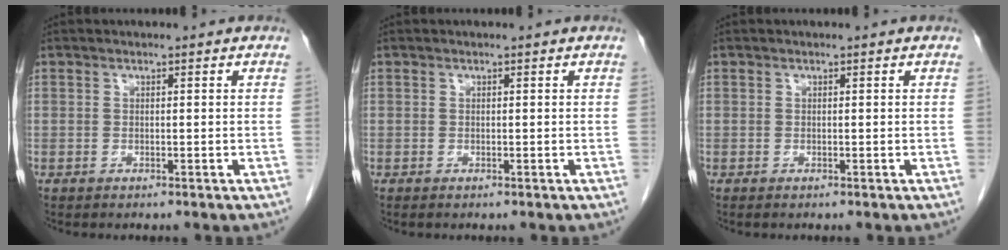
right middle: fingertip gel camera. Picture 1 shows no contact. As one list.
[{"total": 0.0}, {"total": 0.0}]